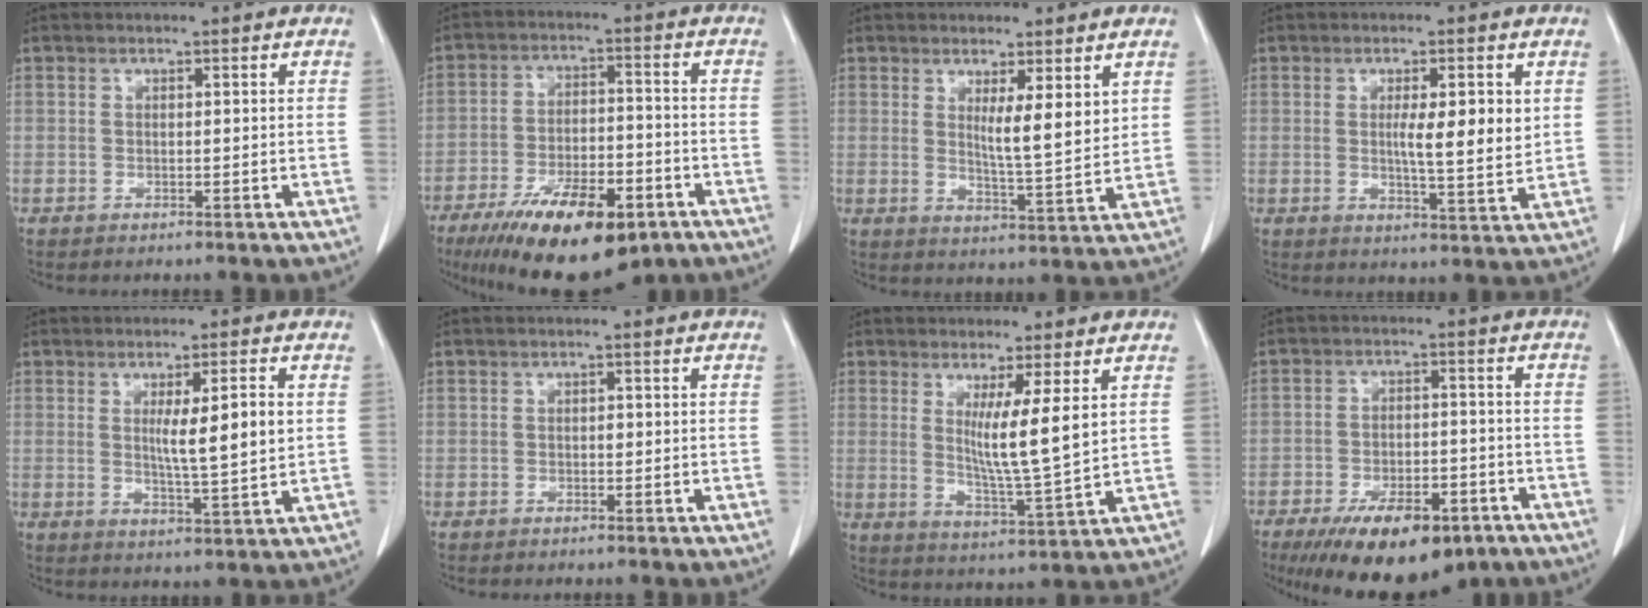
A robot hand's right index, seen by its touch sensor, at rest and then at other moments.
{"total": 16.3, "force": [-9.9, 5.7, 11.6], "torque": [-0.190, -0.012, -0.157]}
{"total": 5.8, "force": [2.7, 0.6, 5.1], "torque": [-0.084, -0.018, 0.049]}
{"total": 6.8, "force": [1.4, 1.0, 6.6], "torque": [-0.100, -0.010, 0.022]}
{"total": 7.3, "force": [1.3, 0.4, 7.2], "torque": [-0.116, -0.011, 0.022]}
{"total": 0.6, "force": [0.0, 0.4, 0.4], "torque": [-0.006, 0.001, -0.002]}
{"total": 7.9, "force": [2.6, -0.5, 7.5], "torque": [-0.129, -0.029, 0.052]}
{"total": 14.5, "force": [-9.6, 5.9, 9.2], "torque": [-0.142, -0.009, -0.145]}